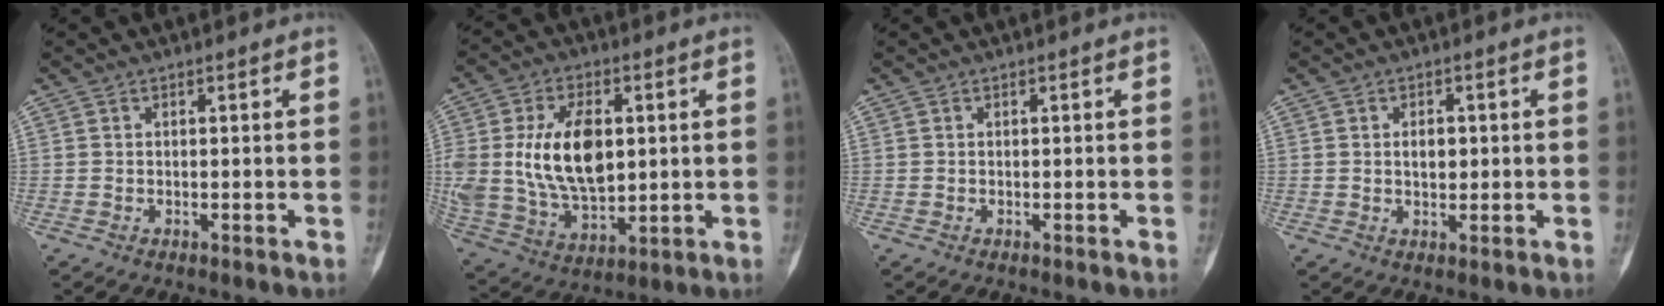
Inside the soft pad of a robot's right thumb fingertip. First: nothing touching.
{"total": 18.7, "force": [2.6, 11.2, 14.7], "torque": [-0.267, -0.011, 0.060]}
{"total": 0.0}
{"total": 3.1, "force": [0.5, 2.0, 2.4], "torque": [-0.027, -0.001, 0.009]}